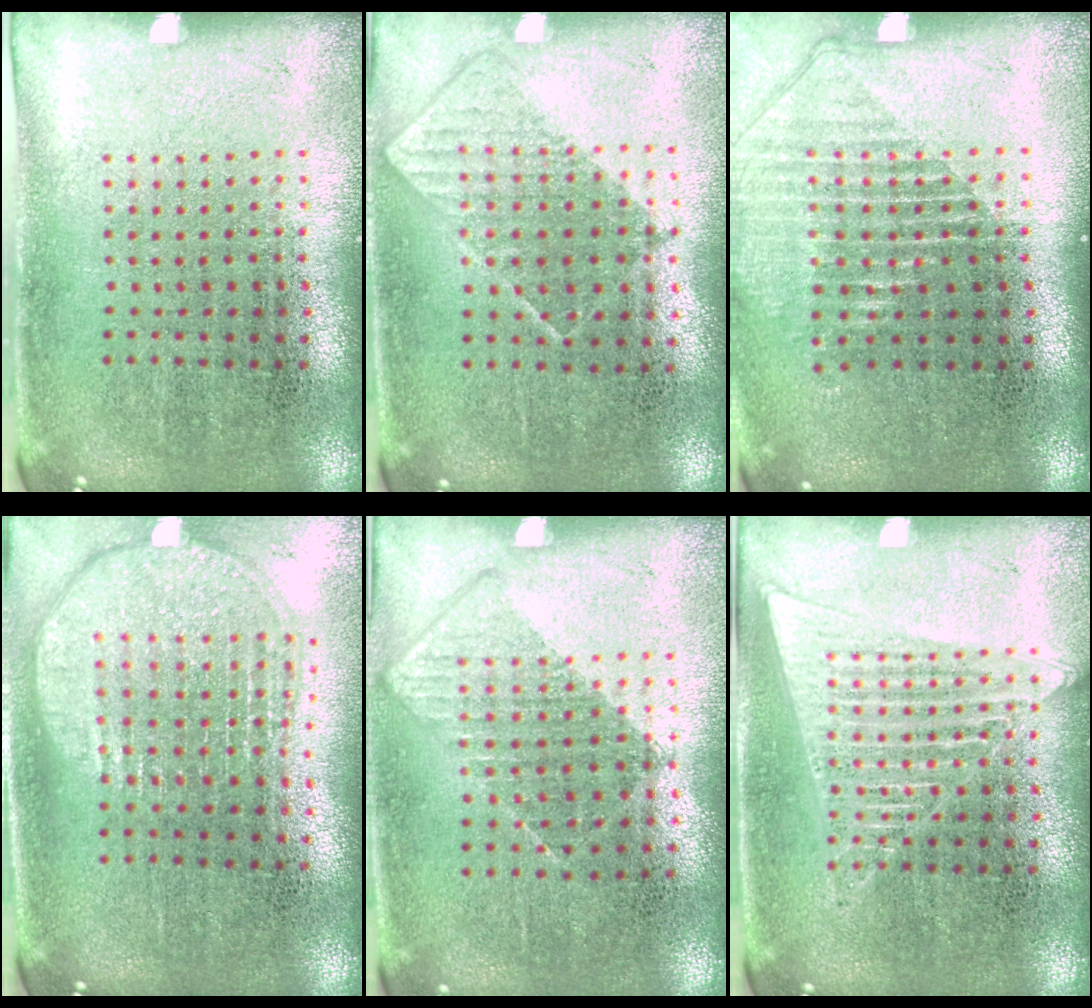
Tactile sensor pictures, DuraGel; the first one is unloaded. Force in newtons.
{"total": 0.8, "press": 0.8, "slide": 0.3}
{"total": 1.3, "press": 1.2, "slide": 0.6}
{"total": 2.0, "press": 1.6, "slide": 1.1}
{"total": 0.8, "press": 0.8, "slide": 0.4}
{"total": 2.4, "press": 2.4, "slide": 0.3}